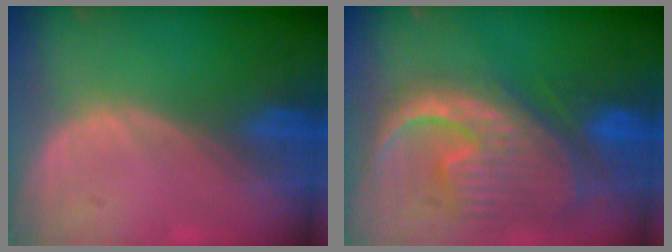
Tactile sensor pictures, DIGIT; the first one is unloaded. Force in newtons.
{"total": 12.8, "press": 11.0, "slide": 6.6}